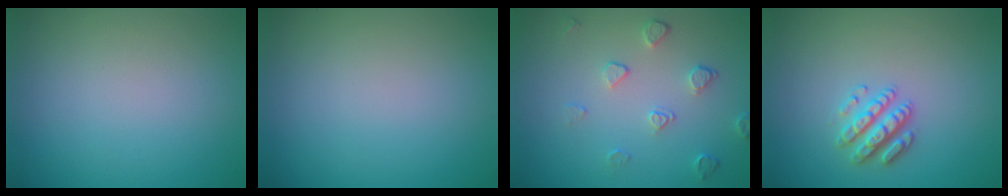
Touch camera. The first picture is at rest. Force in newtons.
{"total": 0.0}
{"total": 2.0, "press": 1.3, "slide": 1.5}
{"total": 2.6, "press": 2.6, "slide": 0.5}